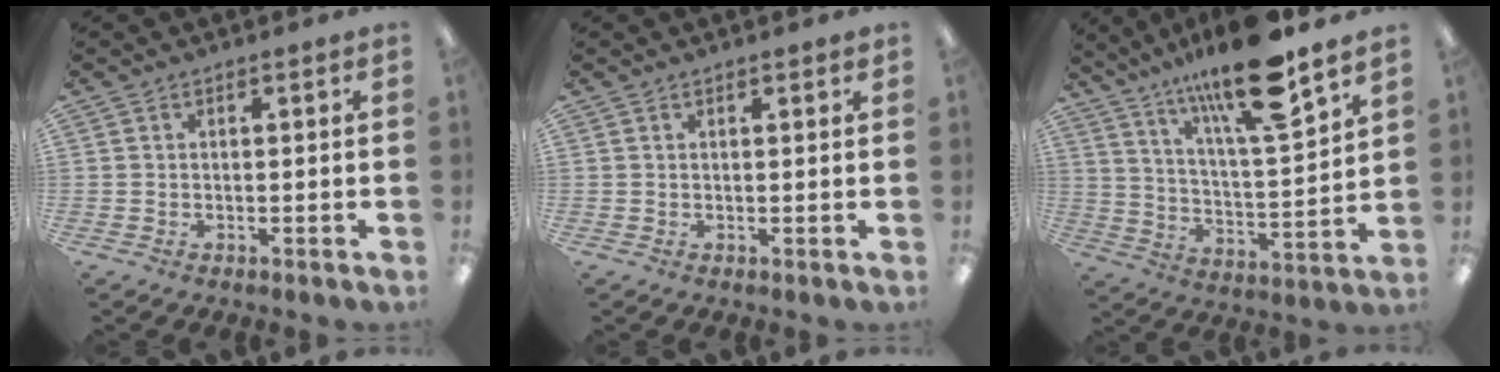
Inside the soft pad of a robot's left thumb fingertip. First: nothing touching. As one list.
[{"total": 0.9, "force": [0.7, 0.1, 0.5], "torque": [-0.010, 0.001, 0.013]}, {"total": 17.7, "force": [14.0, 3.0, 10.4], "torque": [-0.184, -0.087, 0.230]}]